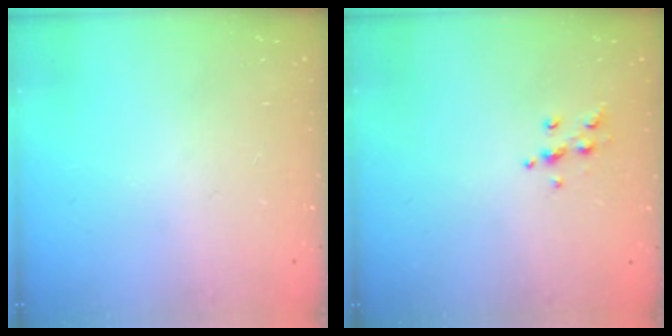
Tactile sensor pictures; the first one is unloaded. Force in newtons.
{"total": 6.4, "press": 6.4, "slide": 0.5}